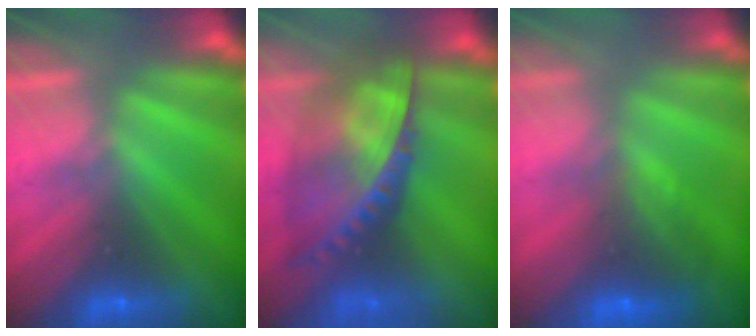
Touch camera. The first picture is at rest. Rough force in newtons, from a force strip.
{"total": 9.0}
{"total": 7.5}